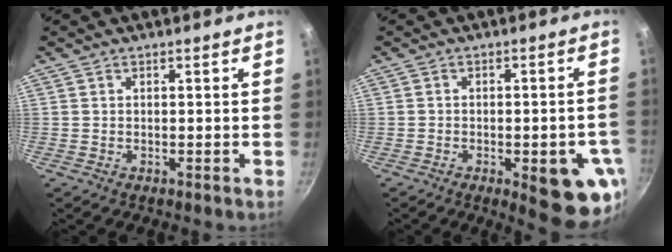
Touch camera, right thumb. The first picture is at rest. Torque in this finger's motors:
{"motor_torque": [2.02, 1.48, -0.01, -0.10, 0.27]}